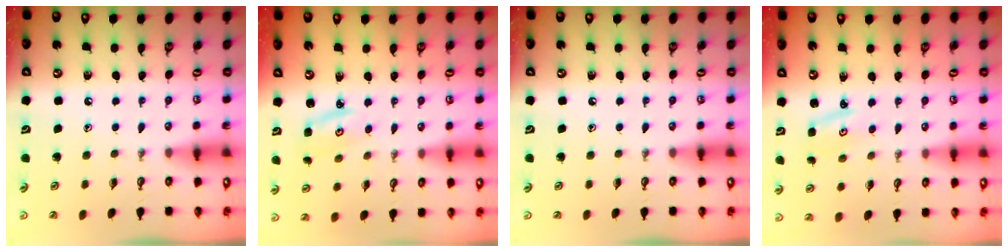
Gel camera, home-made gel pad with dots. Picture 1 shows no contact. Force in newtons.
{"total": 2.3, "press": 2.3, "slide": 0.2}
{"total": 0.0}
{"total": 2.3, "press": 2.3, "slide": 0.3}